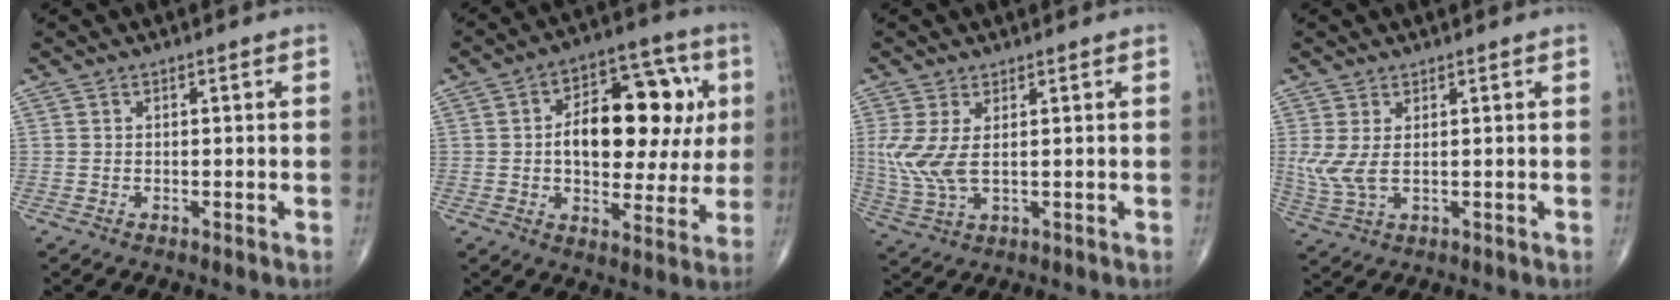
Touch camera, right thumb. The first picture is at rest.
{"total": 19.4, "force": [2.6, 11.2, 15.6], "torque": [-0.181, 0.024, 0.041]}
{"total": 7.1, "force": [1.0, 3.1, 6.3], "torque": [-0.165, -0.008, 0.031]}
{"total": 5.1, "force": [0.8, 2.2, 4.6], "torque": [-0.122, -0.004, 0.024]}